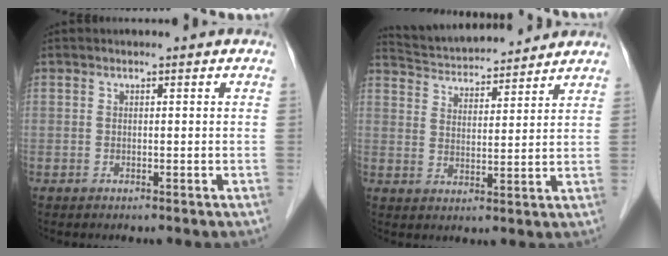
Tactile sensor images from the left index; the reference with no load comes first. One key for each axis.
{"total": 12.6, "fx": 12.0, "fy": 1.6, "fz": 3.3, "tx": -0.063, "ty": 0.022, "tz": 0.193}